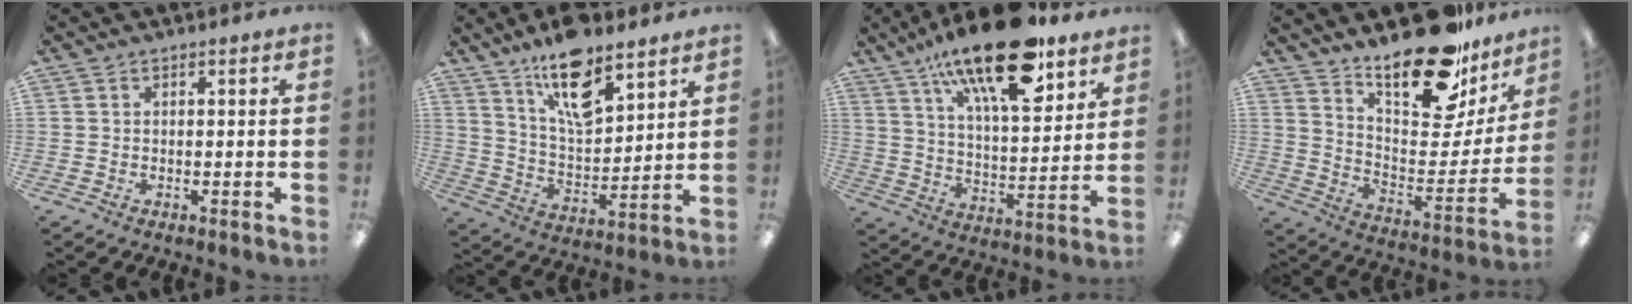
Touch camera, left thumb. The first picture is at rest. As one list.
[{"total": 15.4, "force": [10.8, 6.0, 9.2], "torque": [-0.156, -0.050, 0.185]}, {"total": 22.3, "force": [15.4, 7.6, 14.3], "torque": [-0.233, -0.084, 0.257]}, {"total": 23.1, "force": [18.7, 8.2, 10.8], "torque": [-0.148, -0.137, 0.316]}]